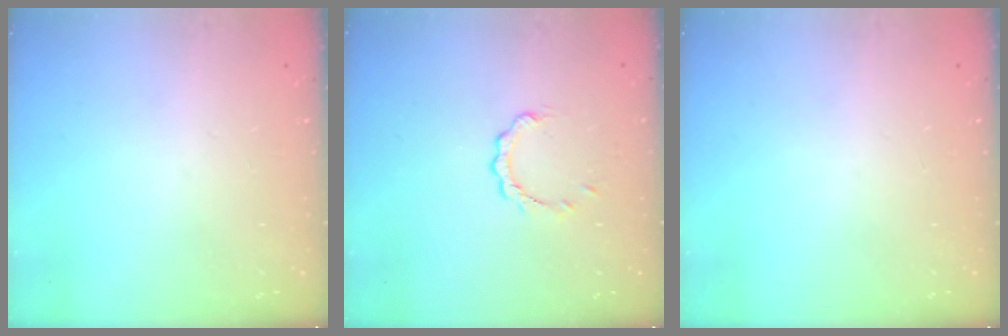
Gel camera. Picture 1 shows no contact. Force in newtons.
{"total": 2.6, "press": 2.5, "slide": 0.3}
{"total": 0.0}